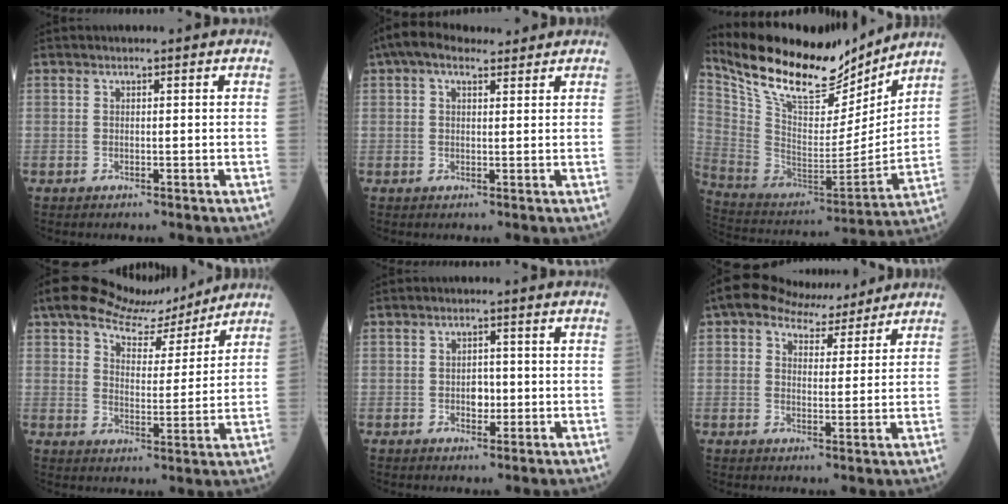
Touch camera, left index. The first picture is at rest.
{"total": 5.2, "force": [3.7, 2.4, 2.9], "torque": [-0.064, 0.037, 0.066]}
{"total": 21.1, "force": [18.2, 5.3, 9.2], "torque": [-0.185, -0.018, 0.315]}
{"total": 10.9, "force": [9.5, 3.4, 4.0], "torque": [-0.070, 0.008, 0.149]}
{"total": 2.3, "force": [-0.6, 1.6, 1.6], "torque": [-0.021, 0.000, -0.008]}
{"total": 7.9, "force": [6.6, 3.6, 2.5], "torque": [-0.042, 0.021, 0.098]}